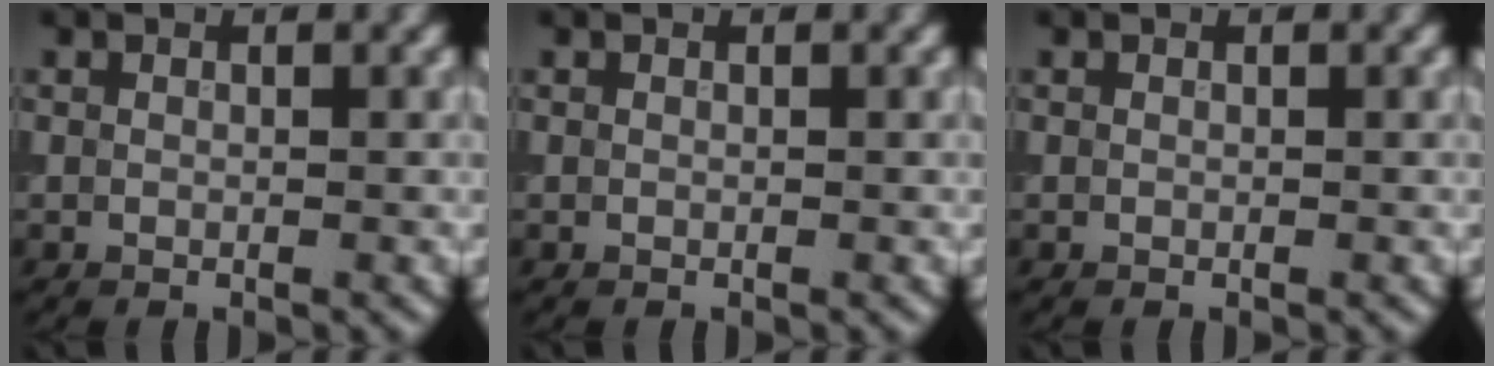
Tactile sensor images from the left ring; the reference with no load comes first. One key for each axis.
{"total": 0.0}
{"total": 0.0}